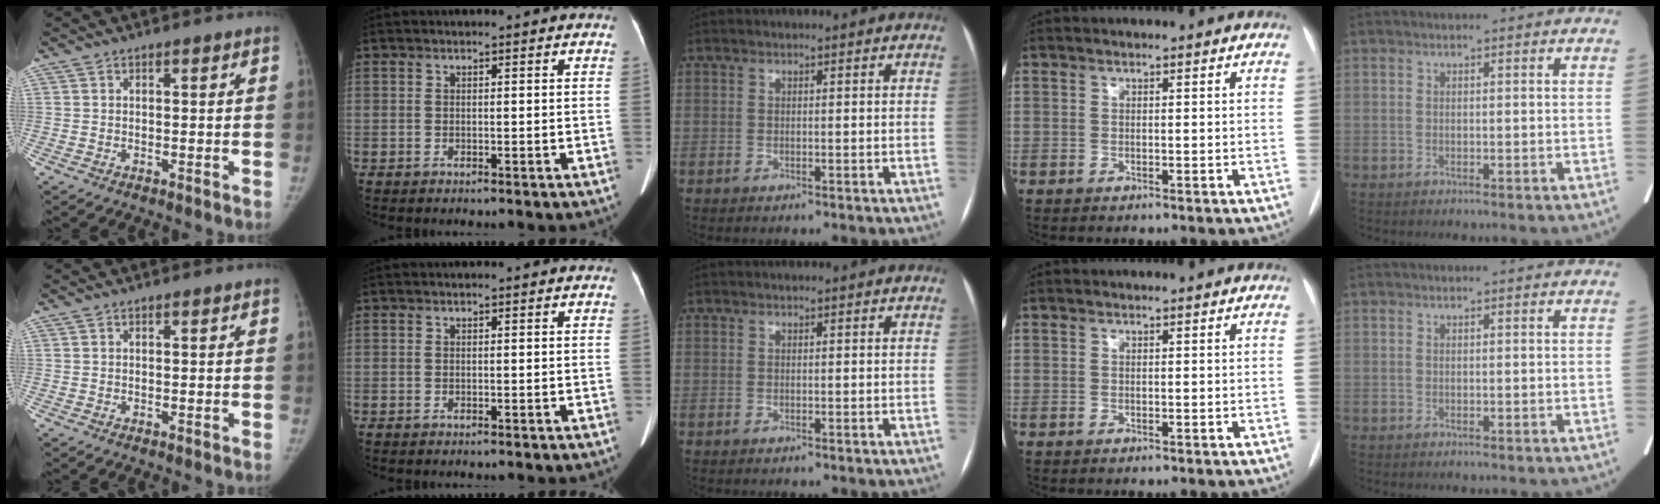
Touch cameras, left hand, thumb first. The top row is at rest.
{}